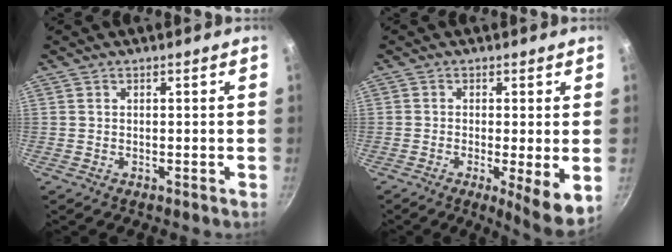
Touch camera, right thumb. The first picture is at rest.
{"total": 7.9, "force": [-1.3, 1.5, 7.6], "torque": [-0.108, -0.015, -0.017]}